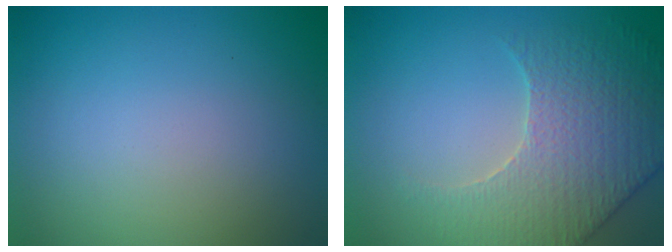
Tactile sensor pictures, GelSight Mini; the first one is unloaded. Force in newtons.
{"total": 4.9, "press": 4.8, "slide": 1.3}